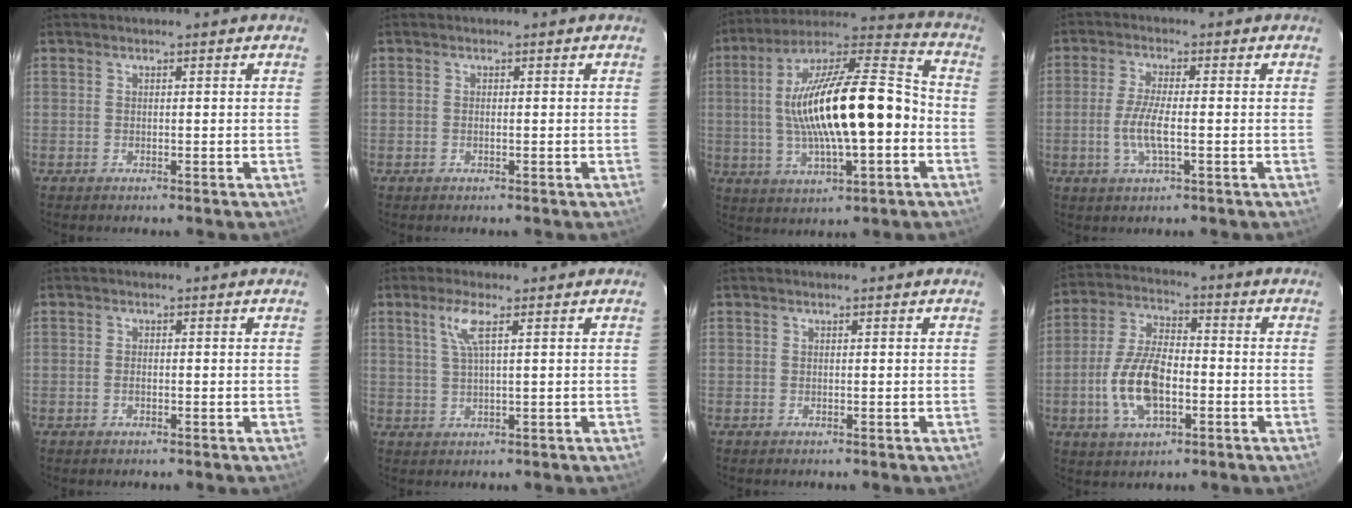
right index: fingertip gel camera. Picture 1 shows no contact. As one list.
[{"total": 0.0}, {"total": 23.0, "force": [-2.0, 6.7, 21.9], "torque": [-0.388, 0.020, -0.031]}, {"total": 6.1, "force": [-1.3, 1.3, 5.9], "torque": [-0.120, -0.004, -0.026]}, {"total": 1.0, "force": [-0.5, 0.6, 0.7], "torque": [-0.012, 0.002, -0.008]}, {"total": 4.1, "force": [1.8, 0.0, 3.7], "torque": [-0.078, 0.001, 0.039]}, {"total": 0.0}, {"total": 12.5, "force": [-3.4, 6.1, 10.4], "torque": [-0.216, 0.006, -0.060]}]